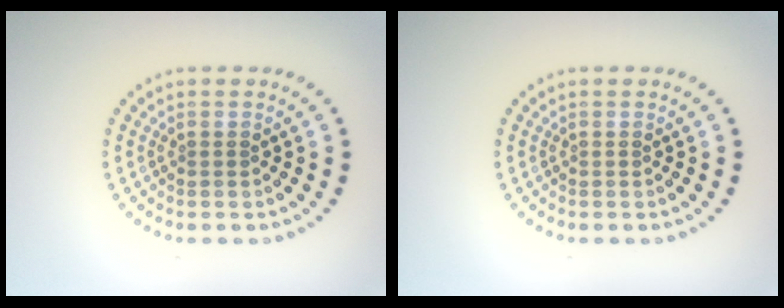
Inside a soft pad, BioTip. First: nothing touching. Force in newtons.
{"total": 0.0}